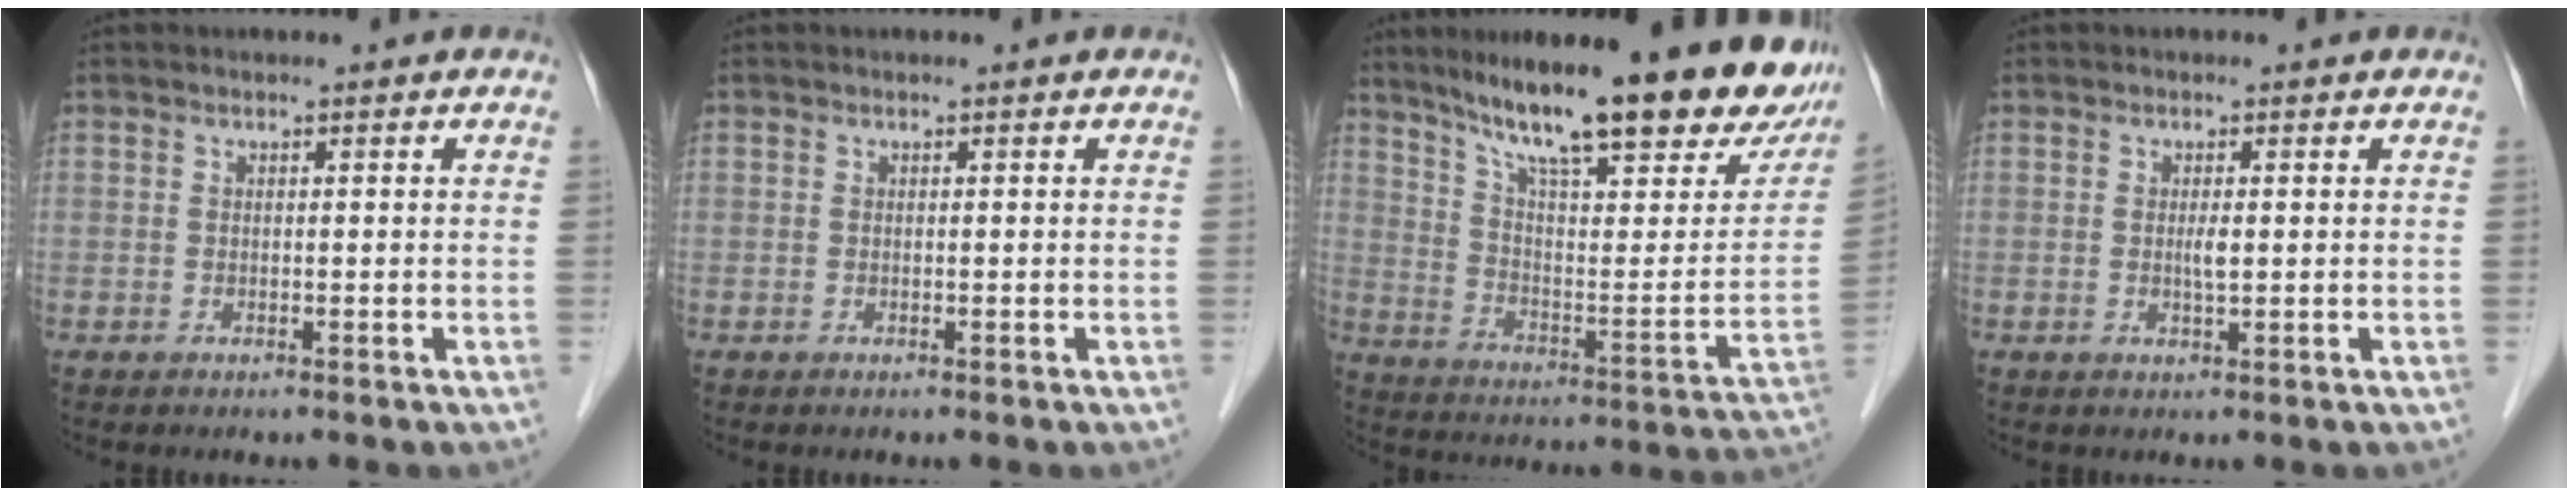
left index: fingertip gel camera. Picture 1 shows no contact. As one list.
[{"total": 0.0}, {"total": 28.1, "force": [21.9, 5.1, 16.8], "torque": [-0.254, -0.036, 0.298]}, {"total": 1.6, "force": [-0.2, 0.2, 1.5], "torque": [-0.030, -0.005, -0.003]}]